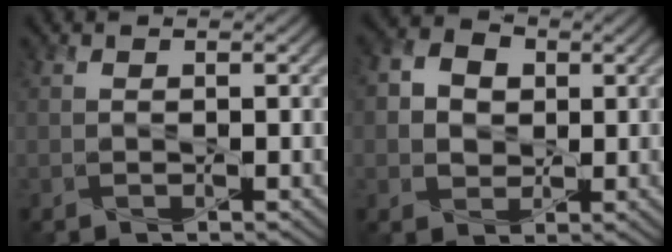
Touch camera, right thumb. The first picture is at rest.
{"total": 5.2, "force": [0.8, 4.5, 2.6], "torque": [-0.073, 0.007, 0.002]}